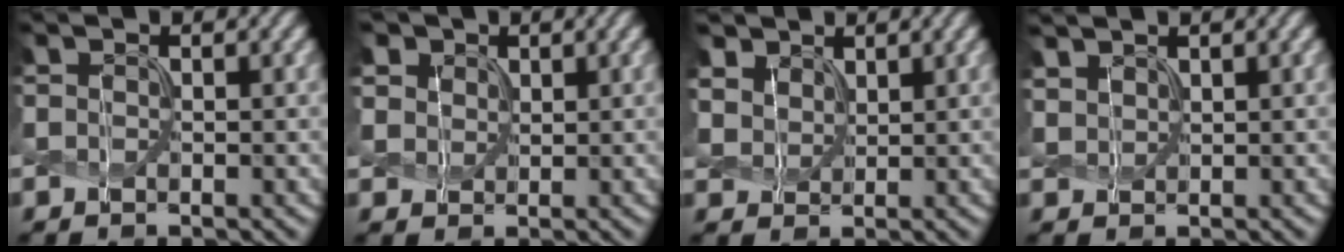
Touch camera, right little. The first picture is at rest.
{"total": 5.1, "force": [3.0, 3.6, 2.1], "torque": [-0.078, 0.001, 0.053]}
{"total": 4.4, "force": [3.1, 2.7, 1.4], "torque": [-0.059, -0.006, 0.071]}
{"total": 1.8, "force": [1.7, 0.6, 0.4], "torque": [-0.017, 0.007, 0.041]}